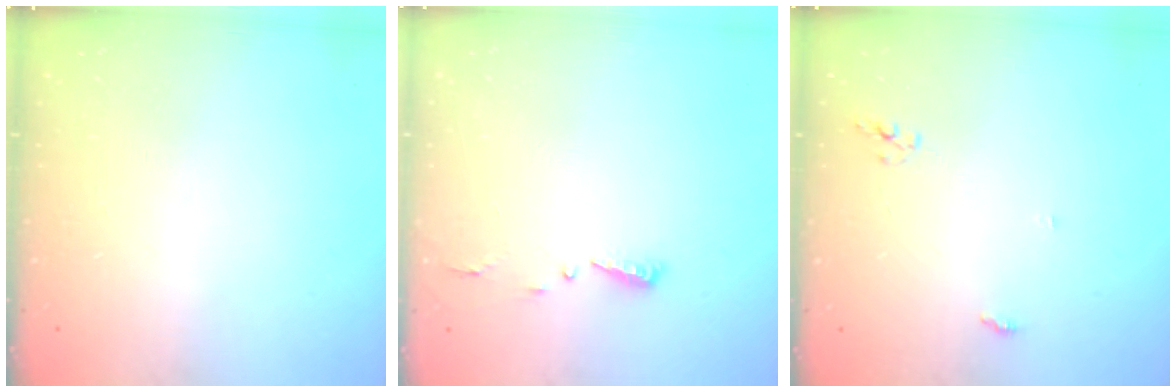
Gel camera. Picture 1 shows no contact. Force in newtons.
{"total": 4.4, "press": 4.4, "slide": 0.4}
{"total": 3.8, "press": 3.8, "slide": 0.1}